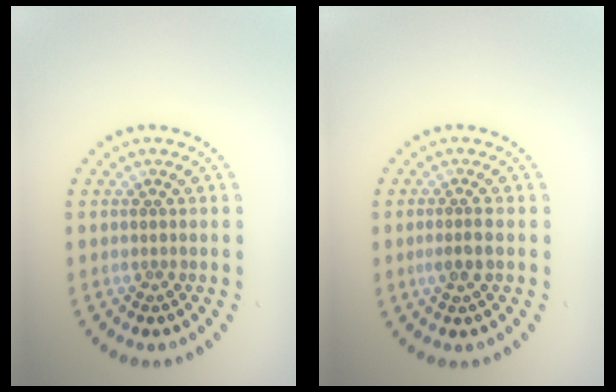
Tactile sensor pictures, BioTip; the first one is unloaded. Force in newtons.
{"total": 1.9, "press": 1.6, "slide": 0.9}